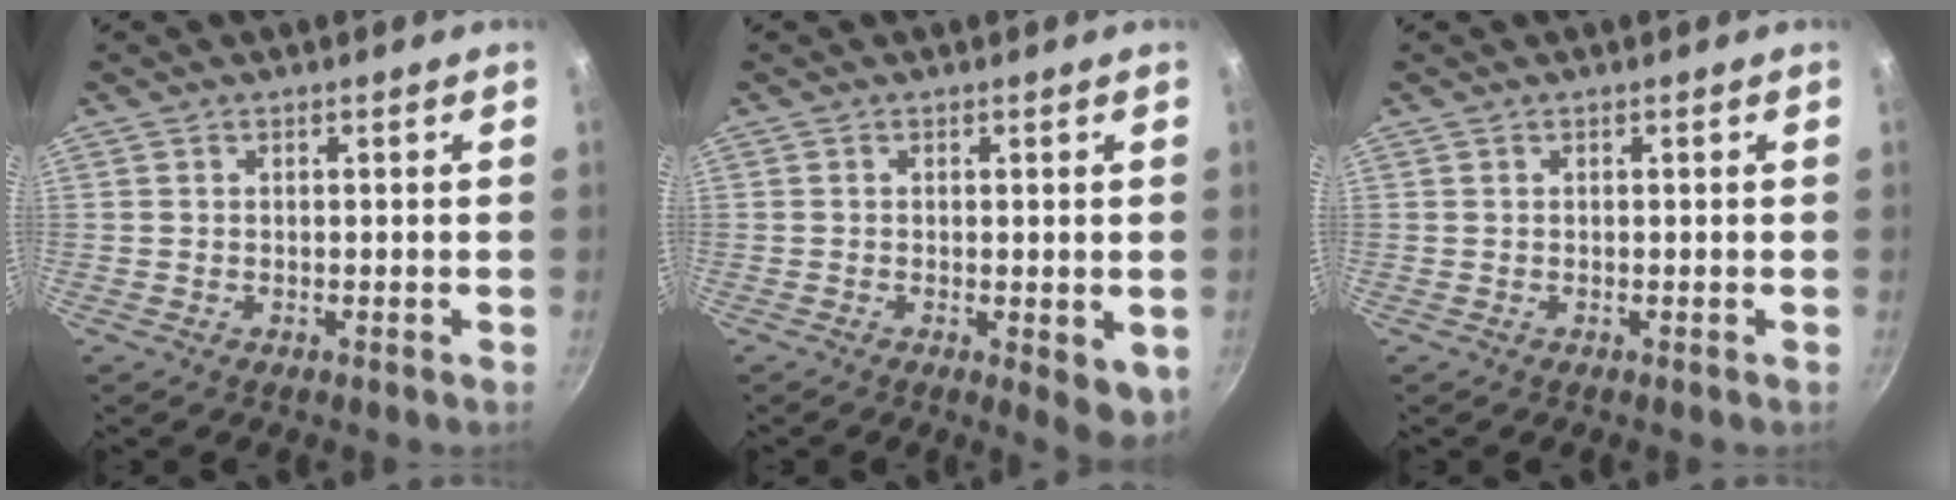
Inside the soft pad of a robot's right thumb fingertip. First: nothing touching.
{"total": 5.3, "force": [-1.0, 2.0, 4.8], "torque": [-0.057, -0.011, -0.011]}
{"total": 0.0}